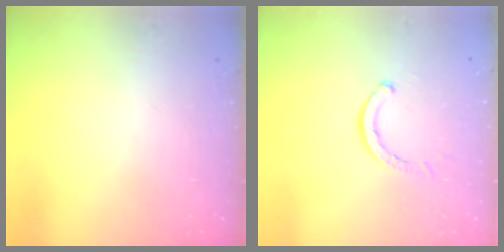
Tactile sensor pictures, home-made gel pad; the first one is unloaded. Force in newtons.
{"total": 2.8, "press": 2.8, "slide": 0.2}